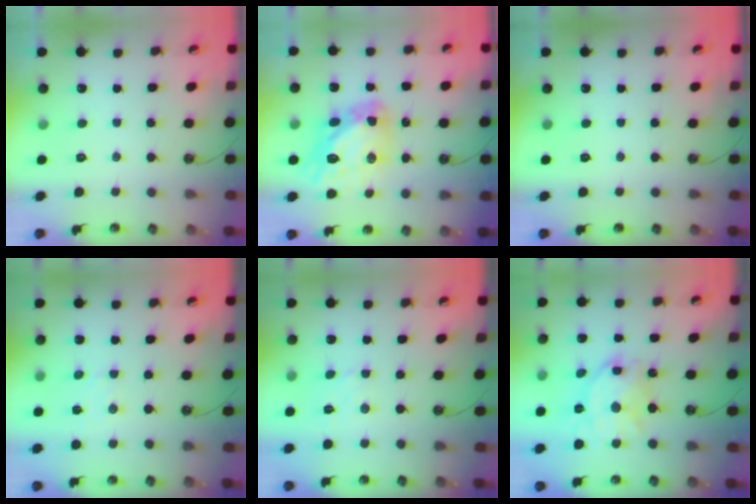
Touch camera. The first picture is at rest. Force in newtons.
{"total": 15.2, "press": 15.1, "slide": 1.6}
{"total": 0.0}
{"total": 2.9, "press": 2.9, "slide": 0.5}
{"total": 1.6, "press": 1.5, "slide": 0.5}
{"total": 16.9, "press": 16.8, "slide": 1.6}